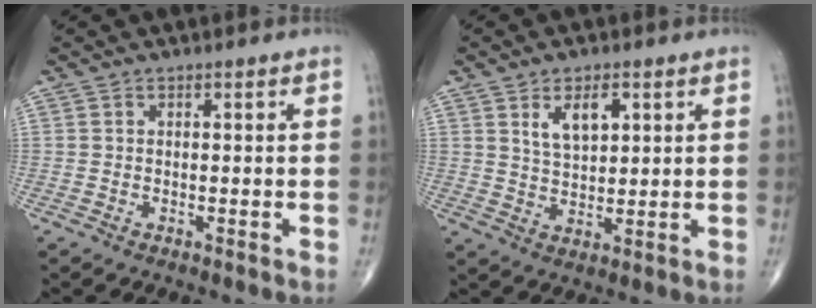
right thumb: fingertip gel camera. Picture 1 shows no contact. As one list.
[{"total": 6.4, "force": [2.7, 3.4, 4.8], "torque": [-0.070, -0.017, 0.053]}]